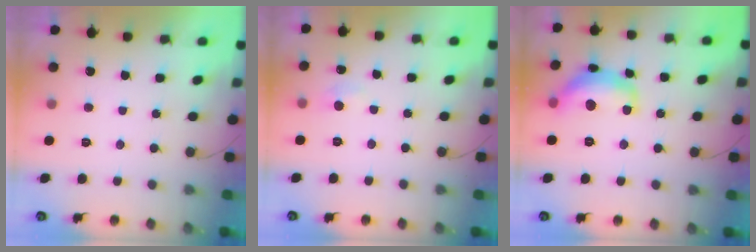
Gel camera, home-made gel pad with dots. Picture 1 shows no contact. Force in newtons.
{"total": 5.5, "press": 5.4, "slide": 0.9}
{"total": 13.7, "press": 13.7, "slide": 0.9}